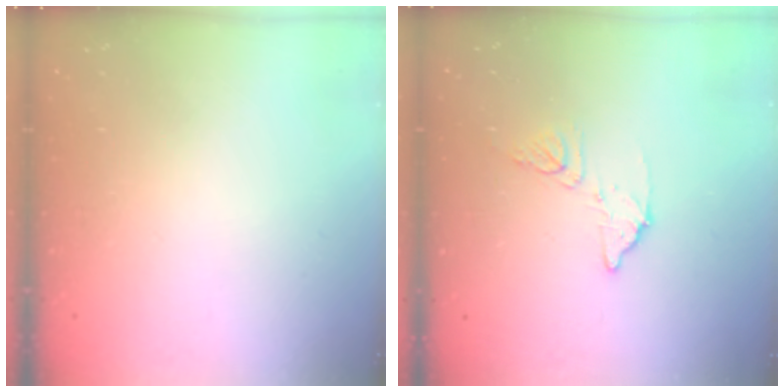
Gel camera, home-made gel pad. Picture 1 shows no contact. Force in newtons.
{"total": 8.9, "press": 8.9, "slide": 0.5}